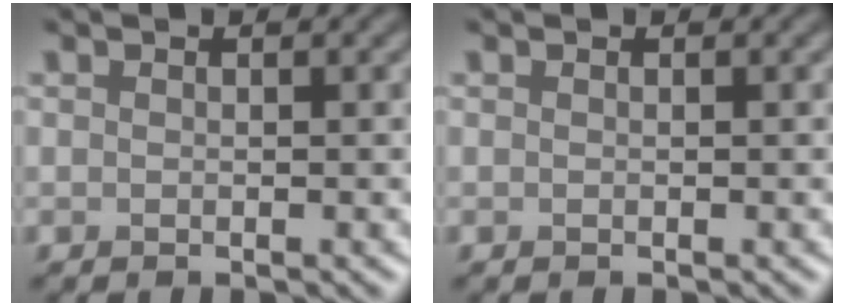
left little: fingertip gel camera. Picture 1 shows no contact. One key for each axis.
{"total": 0.0}